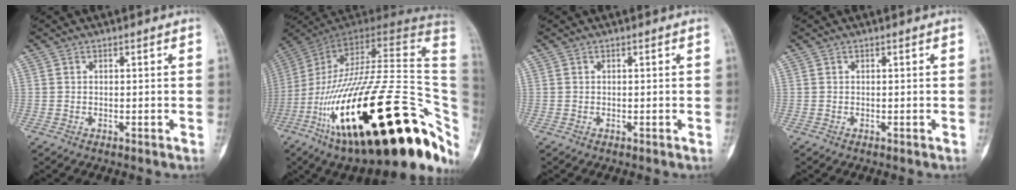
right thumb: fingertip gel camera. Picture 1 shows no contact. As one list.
[{"total": 42.7, "force": [-13.4, 16.0, 37.2], "torque": [-0.527, 0.058, -0.214]}, {"total": 0.0}, {"total": 0.0}]